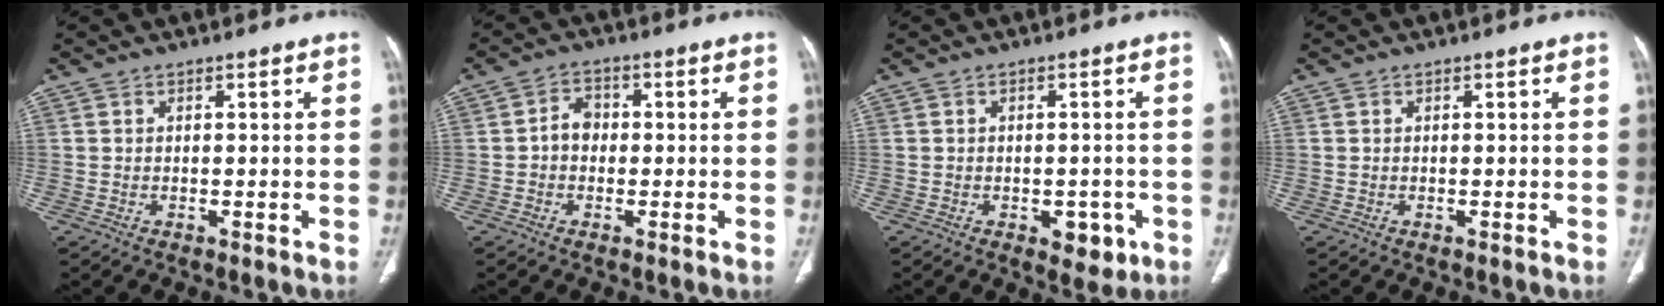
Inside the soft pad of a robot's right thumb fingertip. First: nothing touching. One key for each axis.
{"total": 3.7, "fx": -0.4, "fy": 3.0, "fz": 2.1, "tx": -0.021, "ty": 0.016, "tz": -0.015}
{"total": 4.8, "fx": -1.9, "fy": 2.9, "fz": 3.2, "tx": -0.019, "ty": 0.005, "tz": -0.017}
{"total": 0.0}